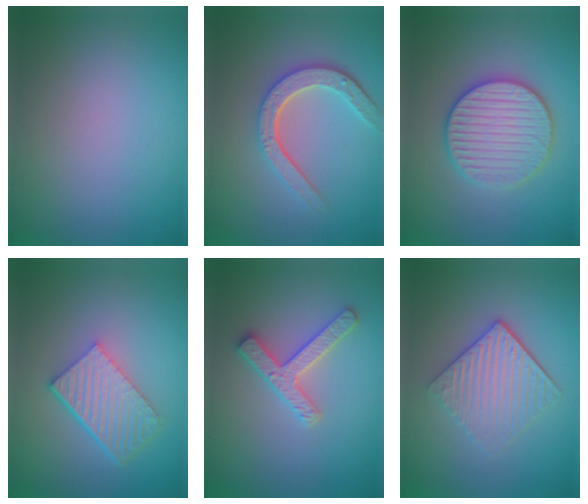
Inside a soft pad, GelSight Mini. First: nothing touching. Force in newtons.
{"total": 4.6, "press": 3.5, "slide": 3.0}
{"total": 5.8, "press": 5.7, "slide": 1.1}
{"total": 5.7, "press": 3.9, "slide": 4.1}
{"total": 2.9, "press": 2.9, "slide": 0.5}
{"total": 4.7, "press": 3.6, "slide": 3.0}